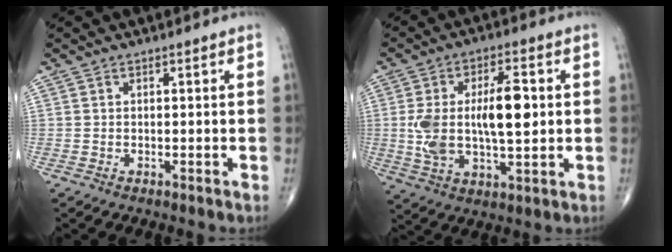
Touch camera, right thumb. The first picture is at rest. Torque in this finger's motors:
{"motor_torque": [1.18, 1.40, 0.93, 0.72, 0.25]}